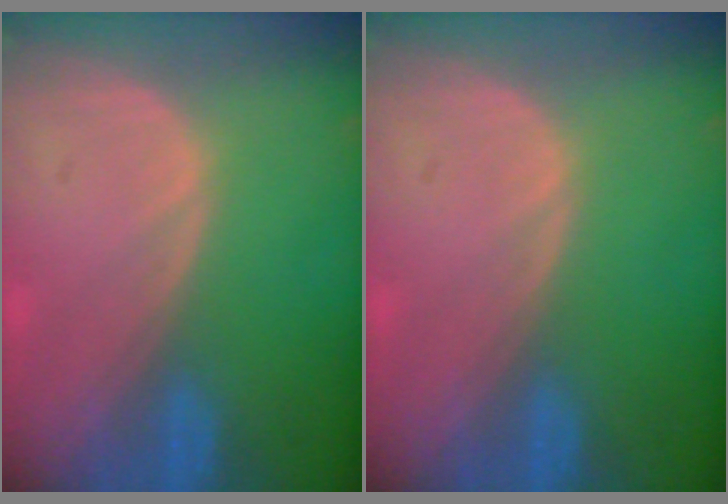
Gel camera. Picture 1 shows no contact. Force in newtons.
{"total": 0.0}